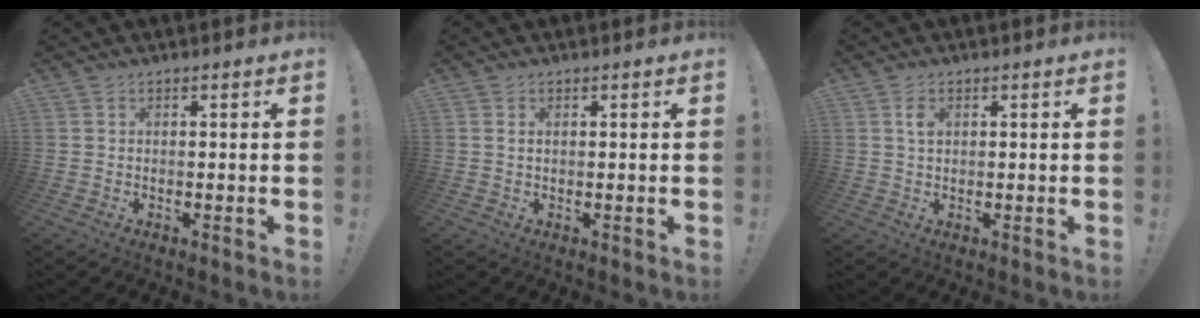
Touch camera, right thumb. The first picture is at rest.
{"total": 0.7, "force": [0.4, 0.4, 0.4], "torque": [-0.002, -0.001, 0.005]}
{"total": 2.7, "force": [1.0, 1.7, 1.8], "torque": [-0.015, -0.006, 0.012]}